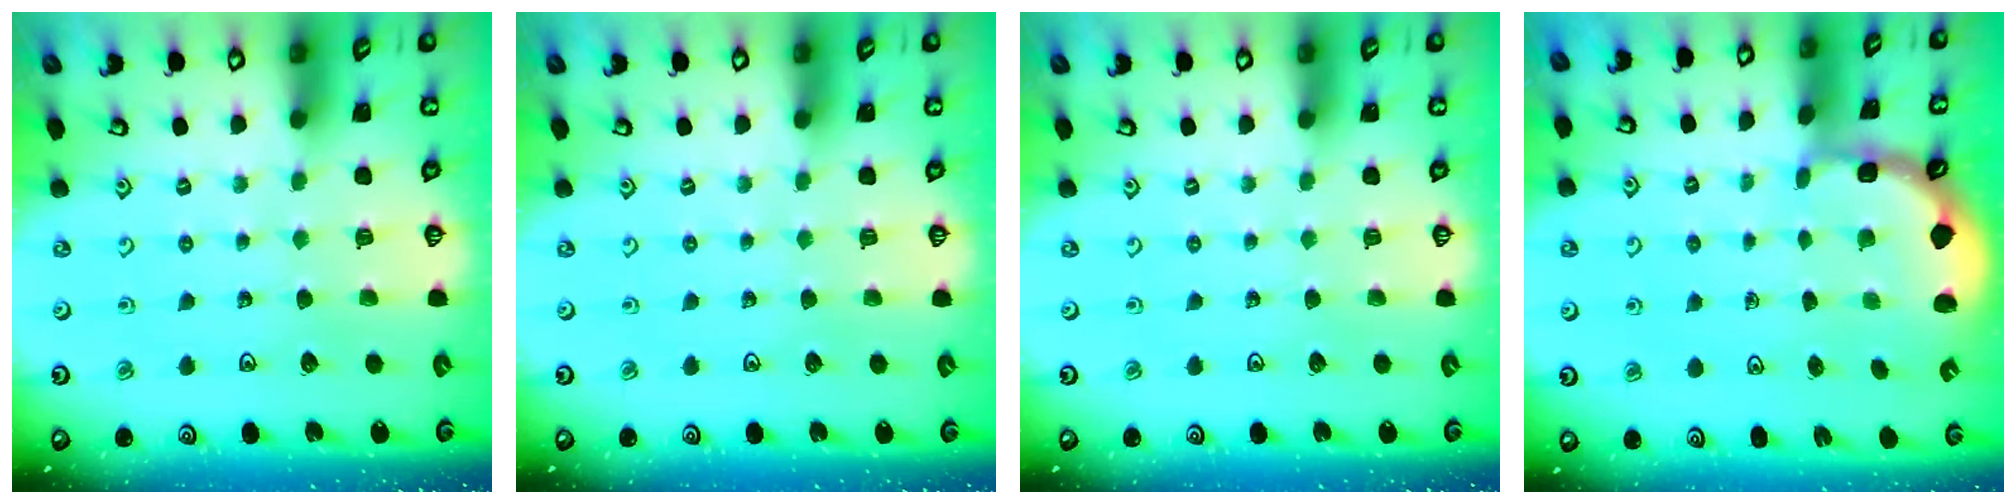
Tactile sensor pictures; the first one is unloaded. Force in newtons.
{"total": 0.0}
{"total": 0.0}
{"total": 1.8, "press": 1.6, "slide": 0.8}